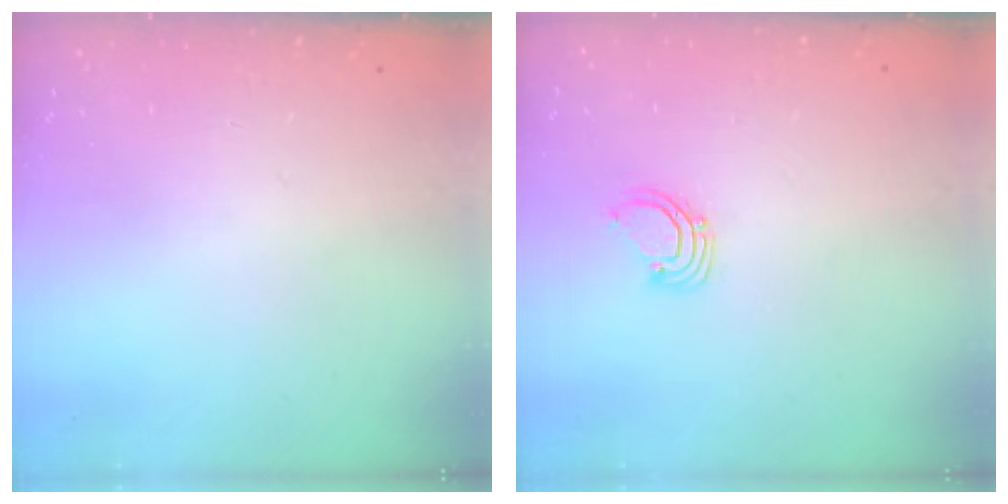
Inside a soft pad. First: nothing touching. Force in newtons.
{"total": 2.9, "press": 2.9, "slide": 0.3}